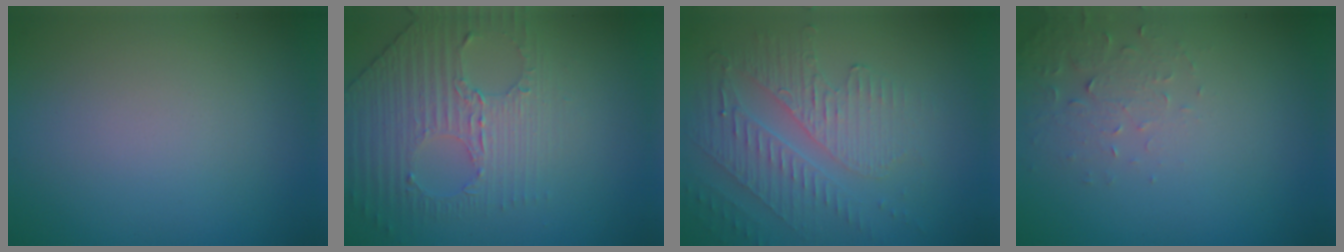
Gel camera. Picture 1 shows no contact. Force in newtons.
{"total": 4.0, "press": 3.5, "slide": 1.9}
{"total": 5.3, "press": 3.5, "slide": 3.9}
{"total": 2.2, "press": 2.2, "slide": 0.4}